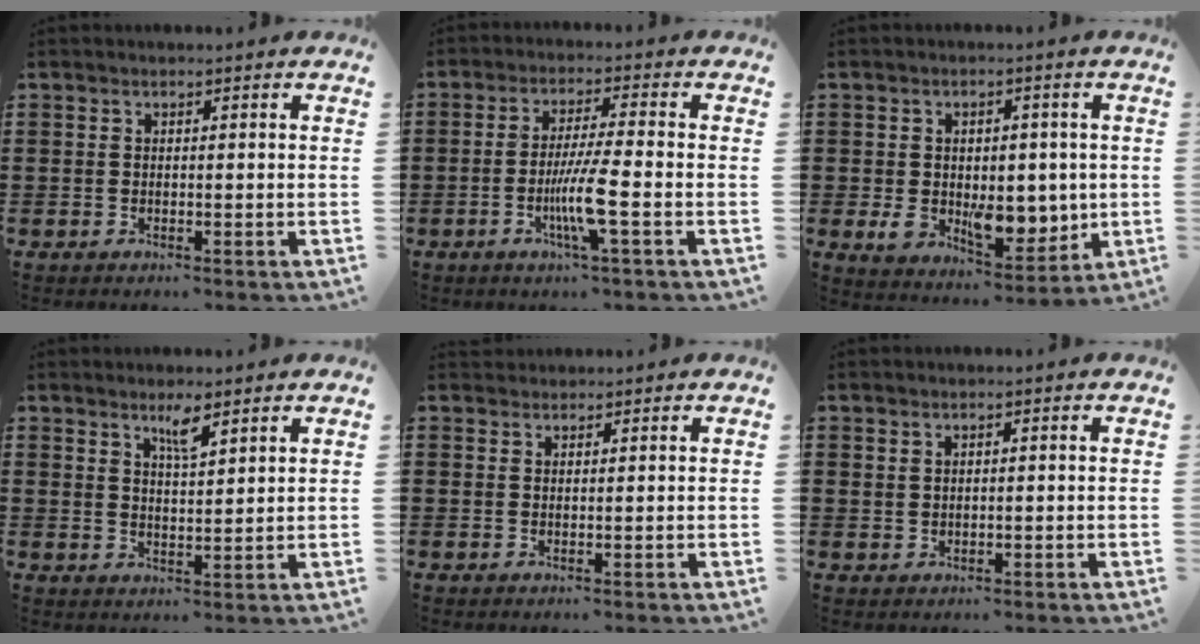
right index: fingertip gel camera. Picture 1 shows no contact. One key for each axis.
{"total": 7.2, "fx": -2.2, "fy": 0.2, "fz": 6.8, "tx": -0.134, "ty": -0.016, "tz": -0.045}
{"total": 8.8, "fx": -0.9, "fy": 6.0, "fz": 6.3, "tx": -0.105, "ty": 0.003, "tz": -0.012}
{"total": 3.5, "fx": 2.6, "fy": 0.6, "fz": 2.3, "tx": -0.043, "ty": 0.000, "tz": 0.044}
{"total": 1.1, "fx": 1.0, "fy": 0.4, "fz": -0.2, "tx": 0.005, "ty": 0.003, "tz": 0.019}
{"total": 1.0, "fx": 0.8, "fy": 0.5, "fz": 0.3, "tx": -0.007, "ty": 0.003, "tz": 0.015}